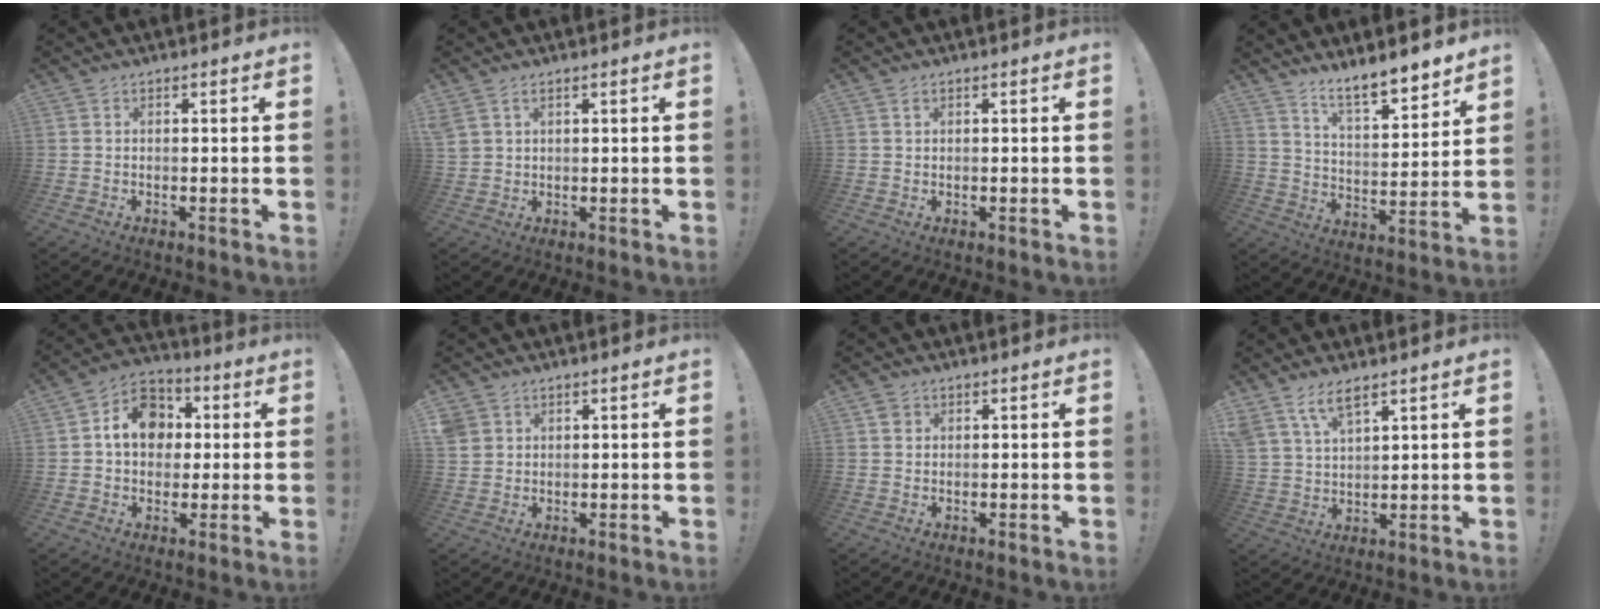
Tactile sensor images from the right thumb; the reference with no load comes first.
{"total": 3.0, "force": [1.7, 1.9, 1.5], "torque": [-0.034, -0.001, 0.036]}
{"total": 0.9, "force": [0.6, 0.6, 0.2], "torque": [0.003, 0.000, 0.010]}
{"total": 10.0, "force": [8.8, 2.0, 4.1], "torque": [-0.062, -0.072, 0.158]}
{"total": 12.9, "force": [2.2, 10.5, 7.0], "torque": [-0.096, 0.013, 0.049]}
{"total": 3.2, "force": [2.0, 2.5, 0.5], "torque": [-0.012, -0.004, 0.039]}
{"total": 2.0, "force": [1.0, 1.7, 0.5], "torque": [0.005, -0.004, 0.016]}
{"total": 7.3, "force": [5.4, 2.9, 3.9], "torque": [-0.084, -0.017, 0.104]}